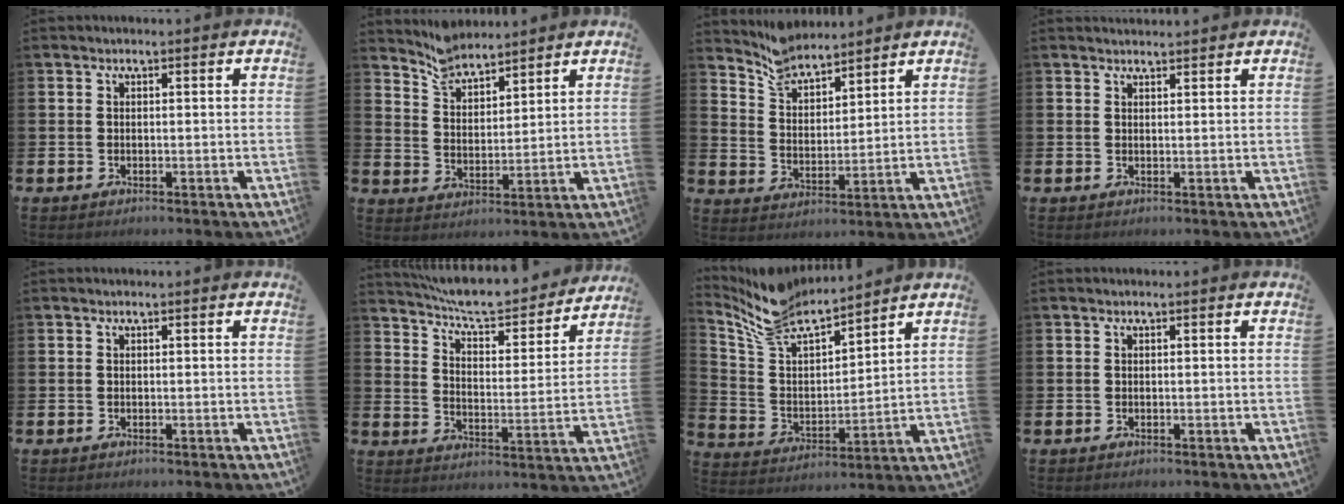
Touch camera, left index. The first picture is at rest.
{"total": 5.7, "force": [5.6, 1.3, 0.4], "torque": [-0.037, -0.029, 0.104]}
{"total": 6.3, "force": [6.0, 1.5, 0.8], "torque": [-0.048, -0.033, 0.111]}
{"total": 1.5, "force": [1.5, 0.2, 0.0], "torque": [0.005, -0.006, 0.027]}
{"total": 0.0}
{"total": 7.7, "force": [7.3, 1.1, 2.1], "torque": [-0.071, -0.054, 0.126]}
{"total": 8.7, "force": [8.1, 2.2, 2.3], "torque": [-0.088, -0.051, 0.150]}
{"total": 0.0}